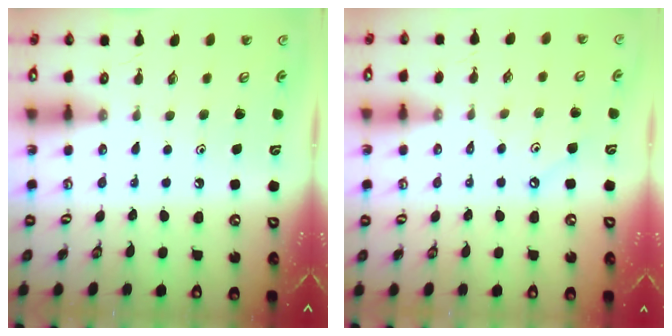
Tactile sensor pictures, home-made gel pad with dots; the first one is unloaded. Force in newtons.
{"total": 2.6, "press": 2.6, "slide": 0.2}